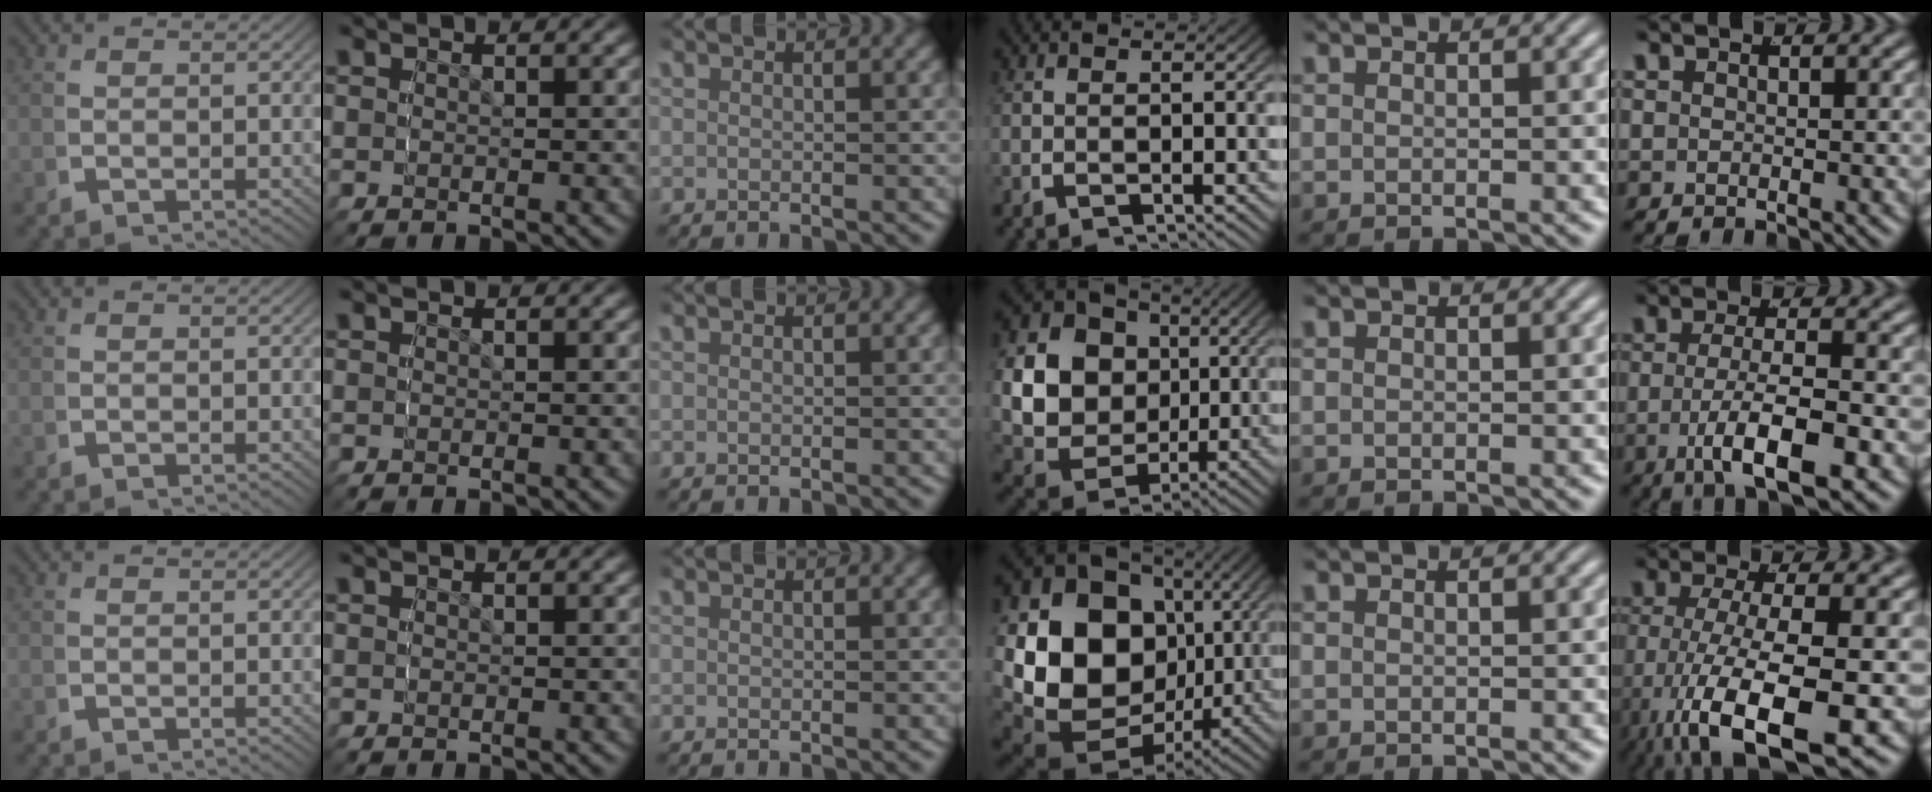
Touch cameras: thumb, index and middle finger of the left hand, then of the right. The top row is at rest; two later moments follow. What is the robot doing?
{"motion": "grasp_and_lifting", "object": "cloth"}